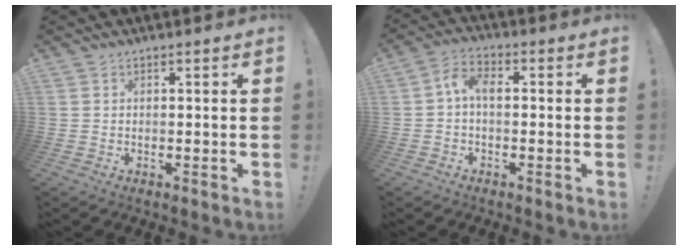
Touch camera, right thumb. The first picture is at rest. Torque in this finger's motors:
{"motor_torque": [0.92, 0.72, 0.65, -0.21, 0.00]}